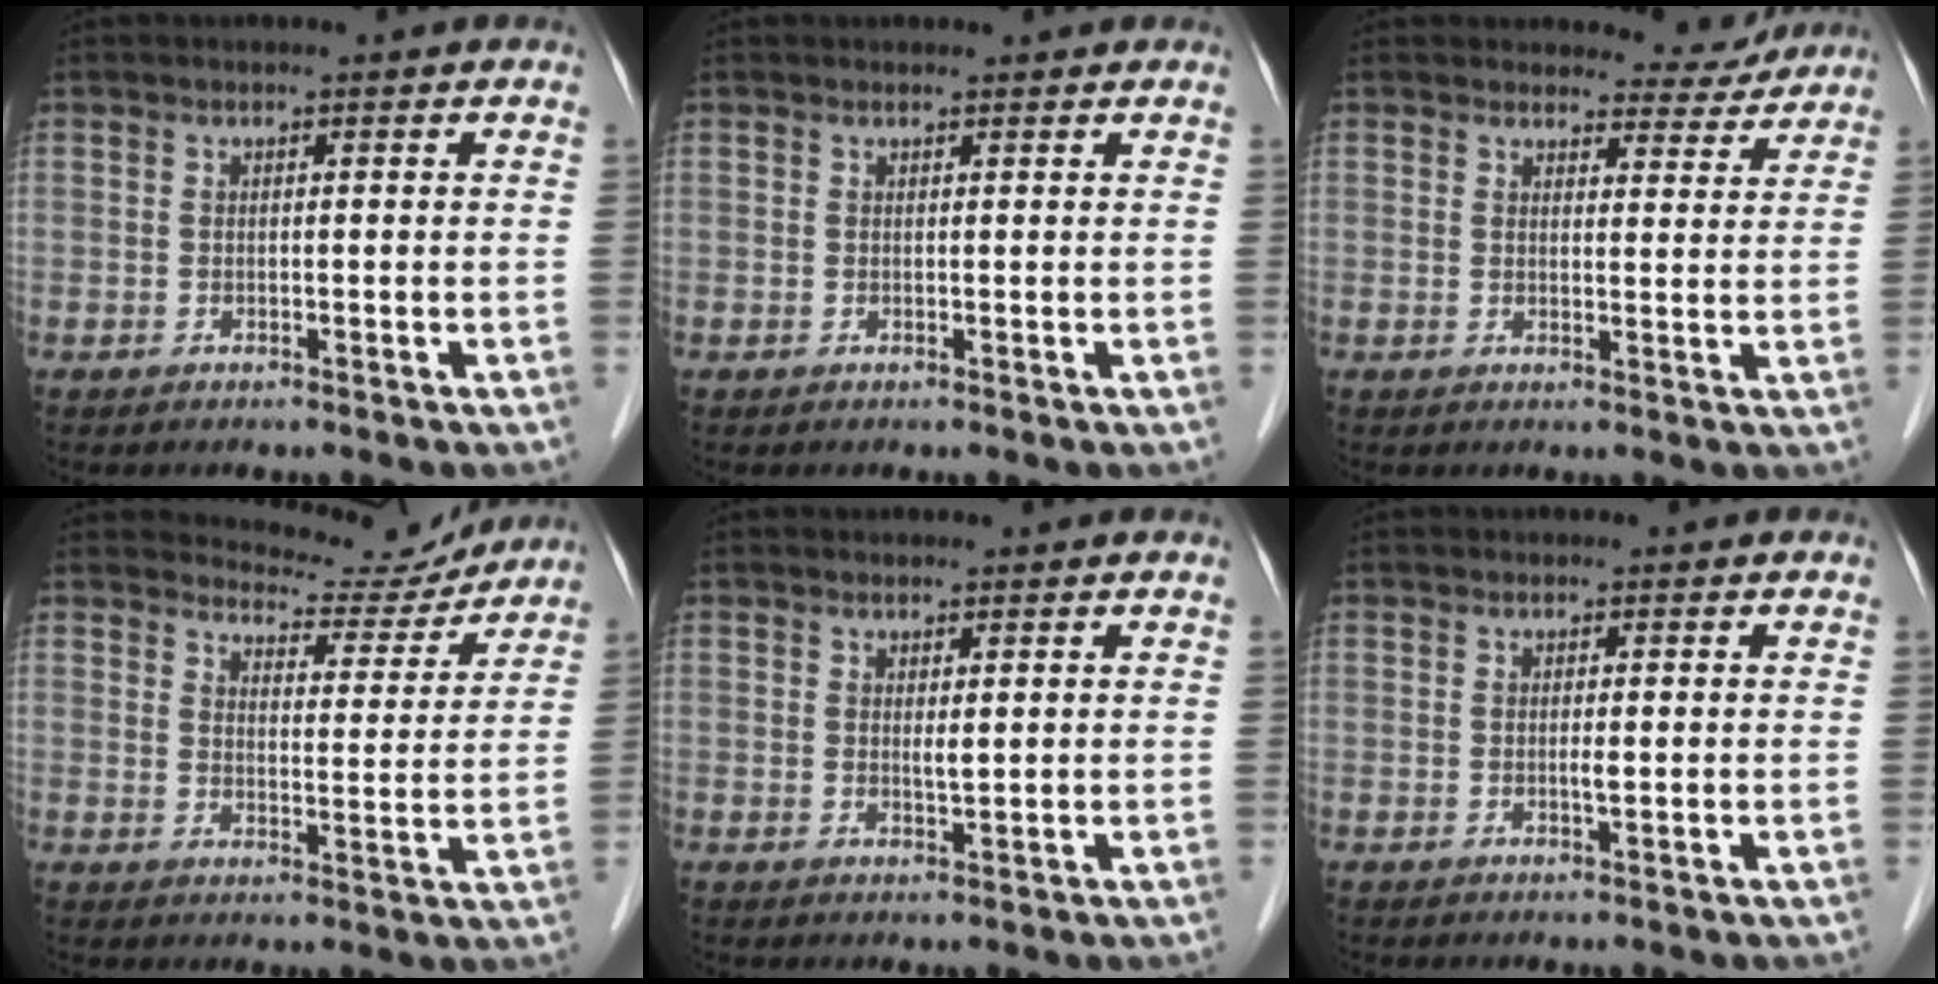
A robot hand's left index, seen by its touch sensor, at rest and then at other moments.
{"total": 2.1, "force": [1.9, 0.7, 0.5], "torque": [-0.007, 0.013, 0.019]}
{"total": 5.1, "force": [4.9, 1.5, -0.4], "torque": [0.011, -0.012, 0.047]}
{"total": 9.0, "force": [8.8, 1.7, -0.2], "torque": [0.003, -0.013, 0.113]}
{"total": 1.1, "force": [0.5, 0.2, 0.9], "torque": [-0.019, -0.006, 0.009]}
{"total": 0.6, "force": [0.1, 0.1, 0.6], "torque": [-0.014, -0.004, -0.001]}